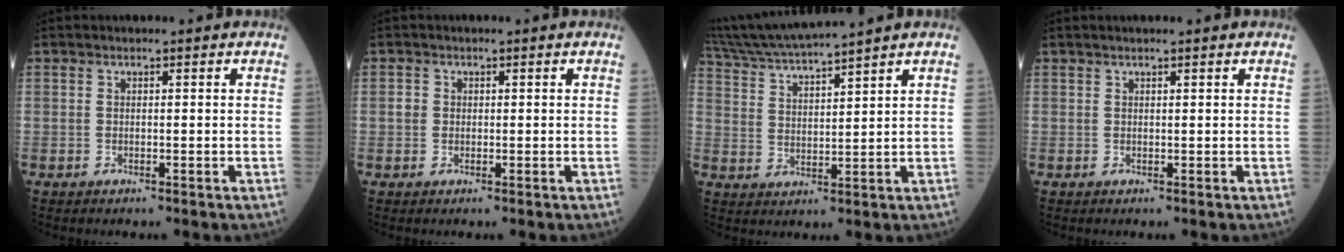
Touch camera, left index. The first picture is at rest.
{"total": 1.2, "force": [0.0, 1.2, 0.4], "torque": [-0.010, 0.005, 0.001]}
{"total": 11.0, "force": [10.1, -1.5, 4.2], "torque": [-0.083, 0.014, 0.191]}
{"total": 2.1, "force": [1.8, 0.1, 1.2], "torque": [-0.013, 0.024, 0.027]}